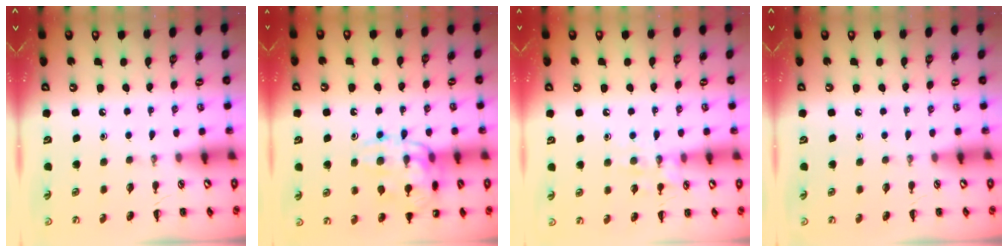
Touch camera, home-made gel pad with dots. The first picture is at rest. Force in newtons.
{"total": 15.1, "press": 15.0, "slide": 1.6}
{"total": 8.6, "press": 8.6, "slide": 0.8}
{"total": 0.0}